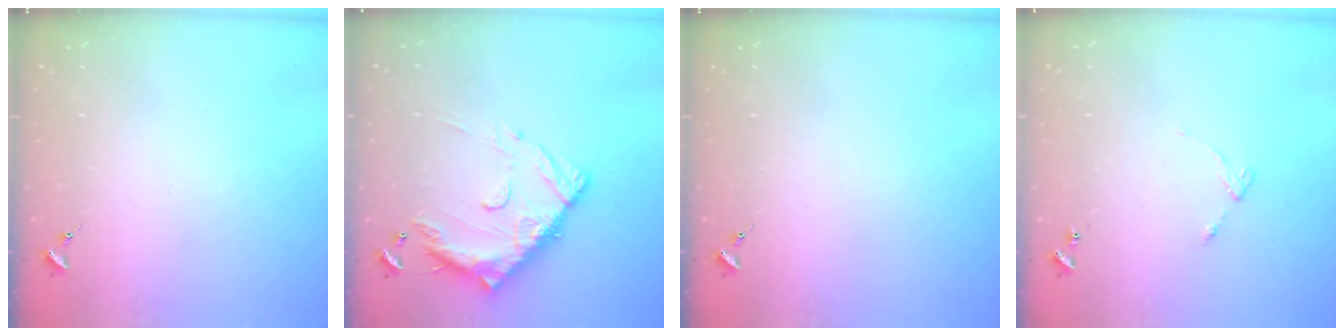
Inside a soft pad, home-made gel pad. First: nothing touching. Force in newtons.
{"total": 16.1, "press": 16.0, "slide": 1.3}
{"total": 0.0}
{"total": 4.0, "press": 3.9, "slide": 0.5}